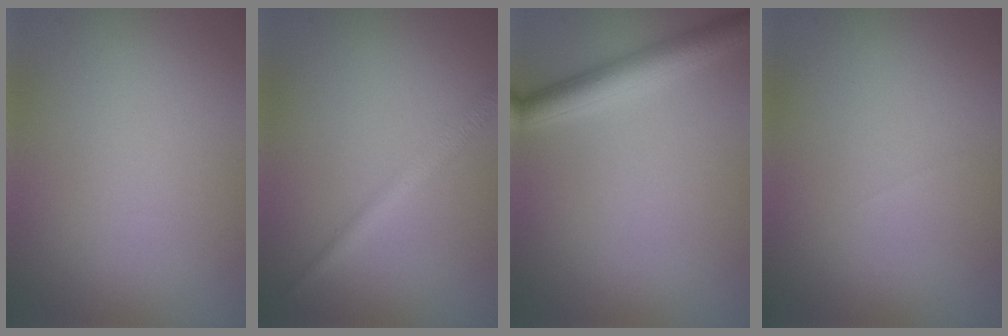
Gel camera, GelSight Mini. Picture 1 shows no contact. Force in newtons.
{"total": 2.4, "press": 2.4, "slide": 0.1}
{"total": 3.7, "press": 3.7, "slide": 0.2}
{"total": 0.0}